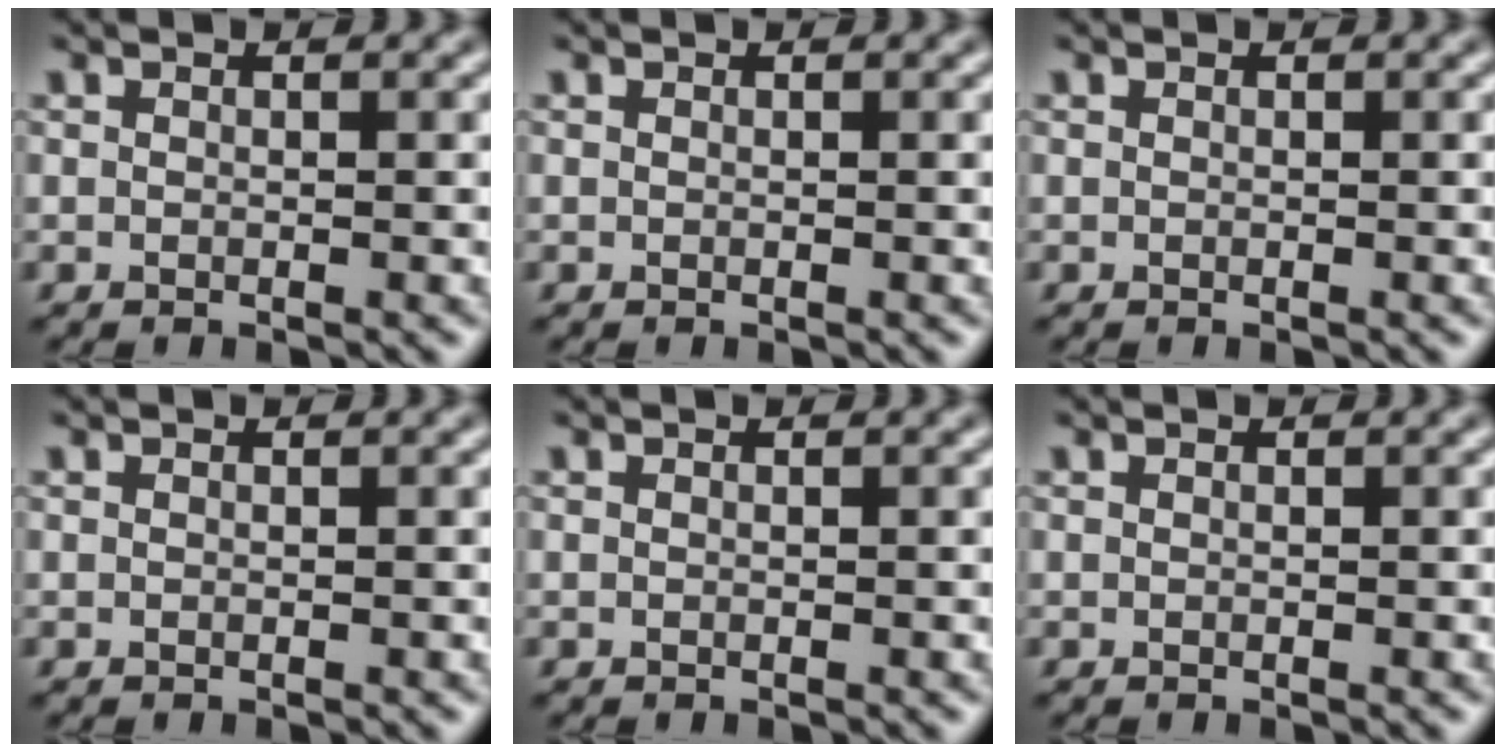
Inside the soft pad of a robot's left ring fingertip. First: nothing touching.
{"total": 0.0}
{"total": 0.0}
{"total": 0.0}
{"total": 0.0}
{"total": 0.0}